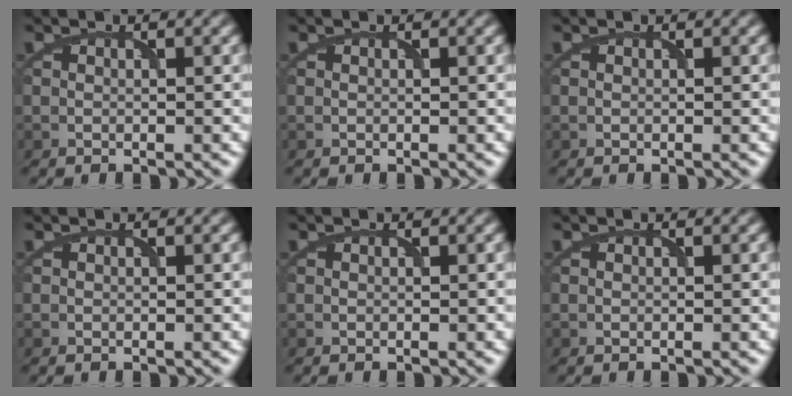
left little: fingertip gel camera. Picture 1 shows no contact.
{"total": 0.0}
{"total": 0.0}
{"total": 0.0}
{"total": 0.0}
{"total": 0.0}